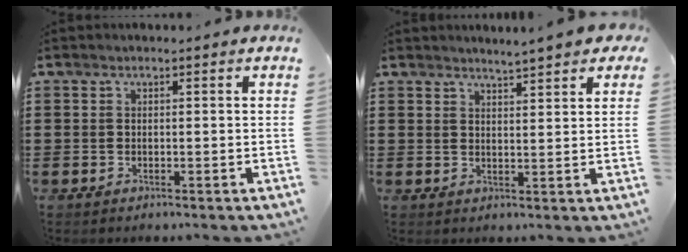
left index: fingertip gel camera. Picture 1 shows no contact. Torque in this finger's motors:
{"motor_torque": [0.72, -0.64, 0.52, 0.10]}